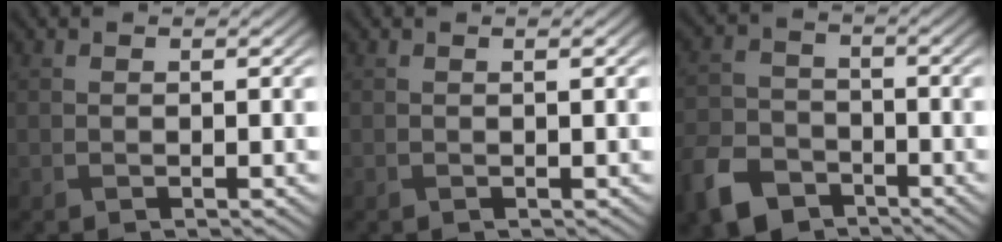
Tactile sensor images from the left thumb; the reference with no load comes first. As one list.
[{"total": 1.1, "force": [0.1, 0.1, 1.0], "torque": [-0.016, 0.007, -0.002]}, {"total": 7.7, "force": [-5.3, 4.7, 3.1], "torque": [-0.083, -0.016, -0.115]}]